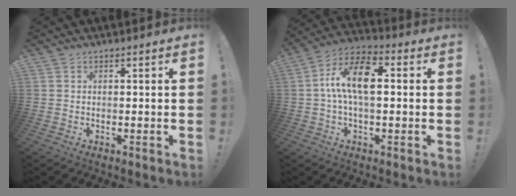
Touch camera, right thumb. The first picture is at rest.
{"total": 12.8, "force": [1.4, 6.2, 11.1], "torque": [-0.194, 0.007, 0.022]}